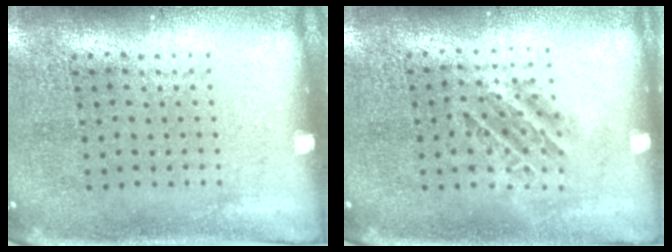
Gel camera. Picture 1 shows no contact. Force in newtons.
{"total": 1.1, "press": 1.0, "slide": 0.4}